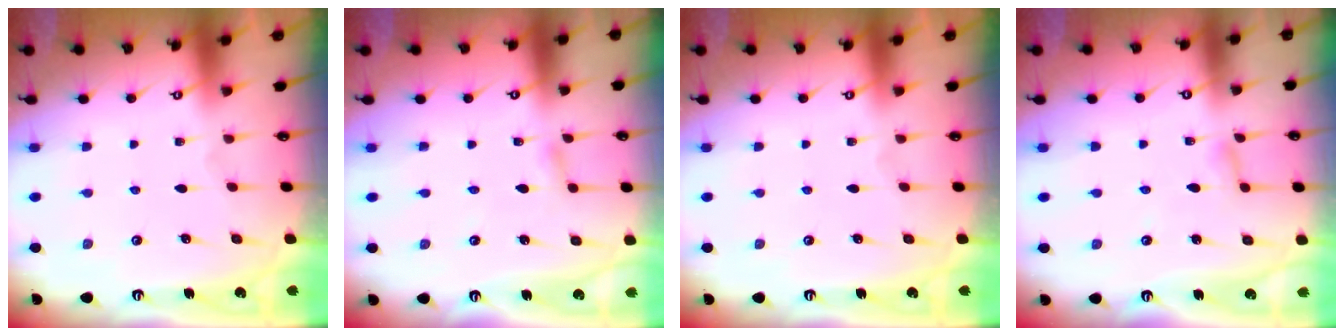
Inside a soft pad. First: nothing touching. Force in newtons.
{"total": 2.3, "press": 2.2, "slide": 0.2}
{"total": 0.0}
{"total": 3.3, "press": 3.3, "slide": 0.4}